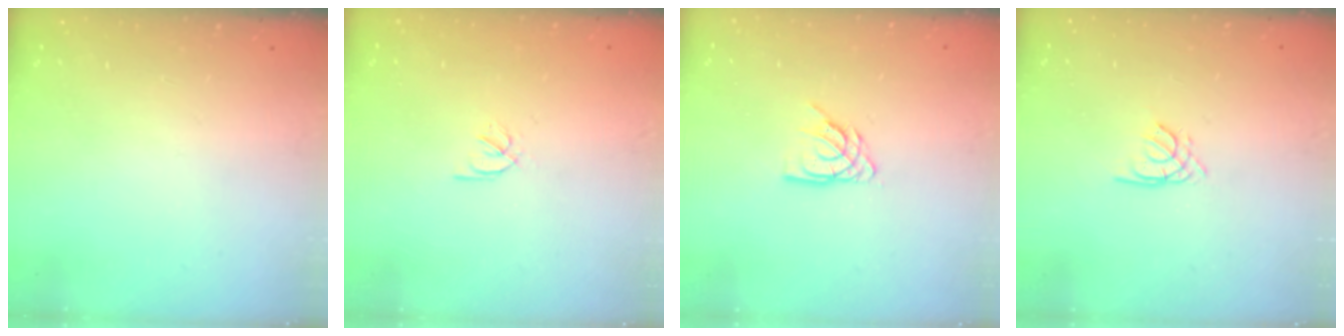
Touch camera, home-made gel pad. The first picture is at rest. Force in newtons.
{"total": 2.1, "press": 2.1, "slide": 0.1}
{"total": 7.1, "press": 7.0, "slide": 0.6}
{"total": 1.1, "press": 1.1, "slide": 0.3}